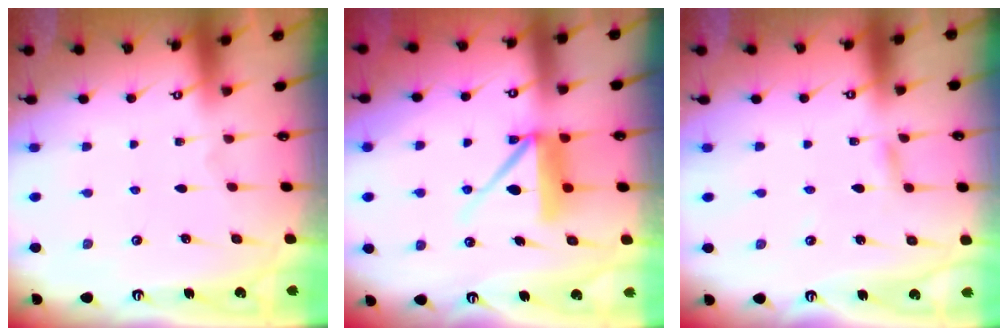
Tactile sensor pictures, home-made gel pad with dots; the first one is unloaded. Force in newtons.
{"total": 9.6, "press": 9.5, "slide": 1.0}
{"total": 2.4, "press": 2.4, "slide": 0.2}